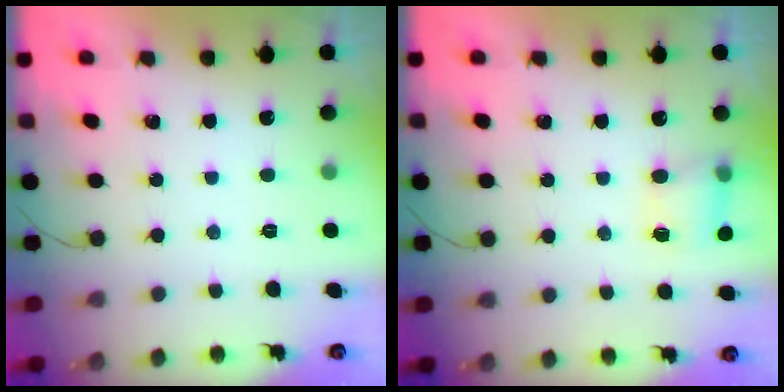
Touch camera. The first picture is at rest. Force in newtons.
{"total": 4.7, "press": 4.7, "slide": 0.6}